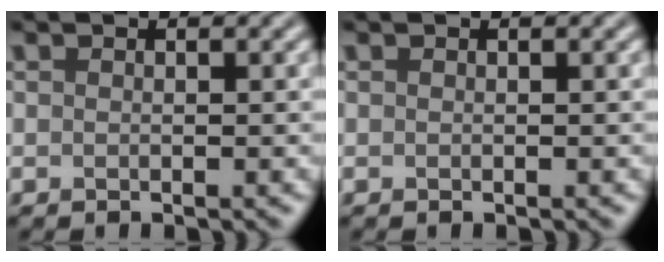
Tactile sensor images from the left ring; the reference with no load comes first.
{"total": 0.0}